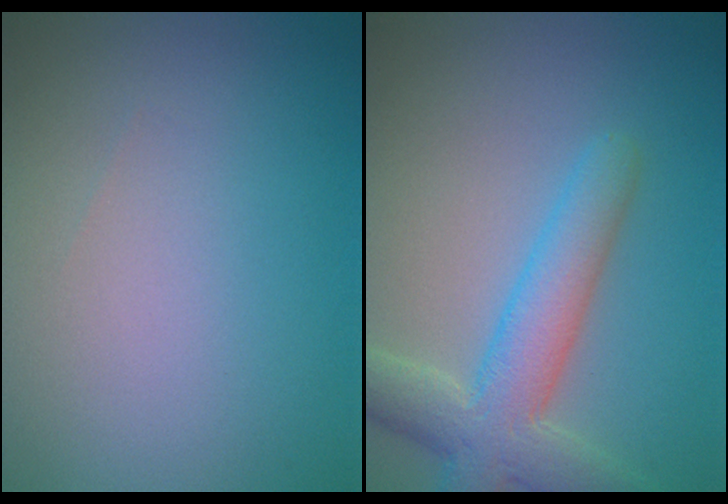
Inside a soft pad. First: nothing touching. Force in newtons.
{"total": 5.4, "press": 5.4, "slide": 0.1}